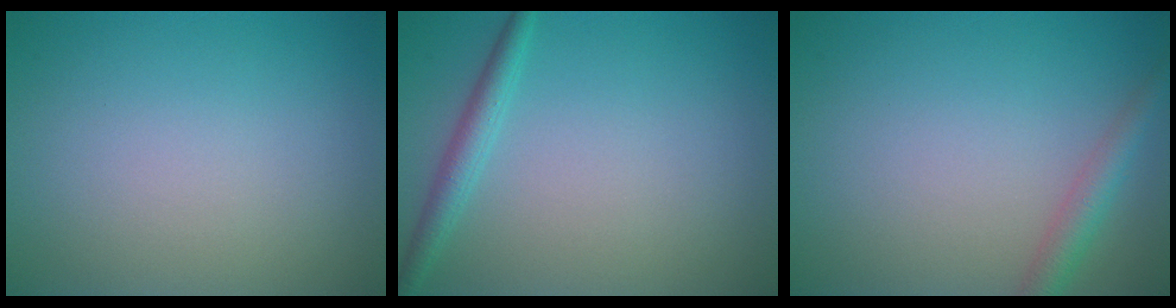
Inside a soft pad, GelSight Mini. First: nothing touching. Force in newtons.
{"total": 2.0, "press": 2.0, "slide": 0.1}
{"total": 2.4, "press": 2.4, "slide": 0.2}